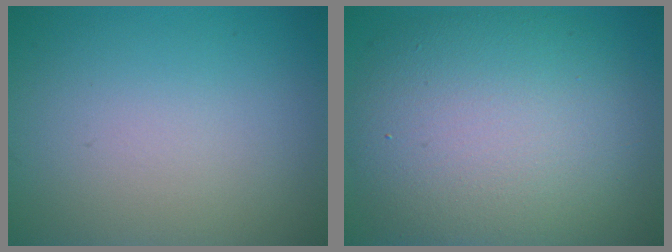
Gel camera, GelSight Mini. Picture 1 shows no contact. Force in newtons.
{"total": 11.1, "press": 11.1, "slide": 0.6}